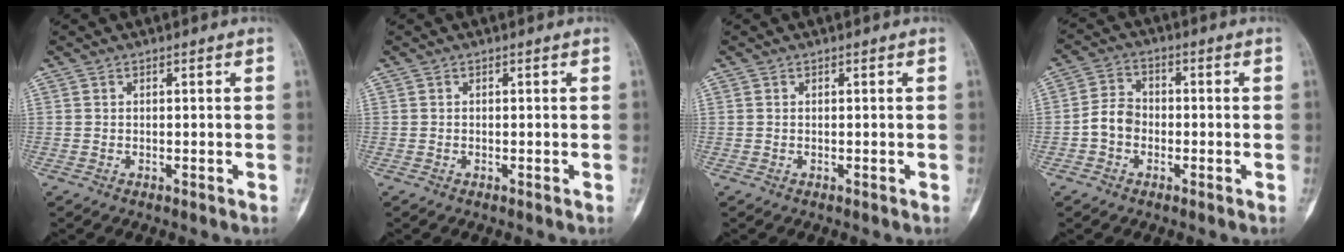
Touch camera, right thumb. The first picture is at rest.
{"total": 0.0}
{"total": 0.0}
{"total": 5.4, "force": [-1.5, 4.3, 2.9], "torque": [-0.042, 0.022, -0.038]}